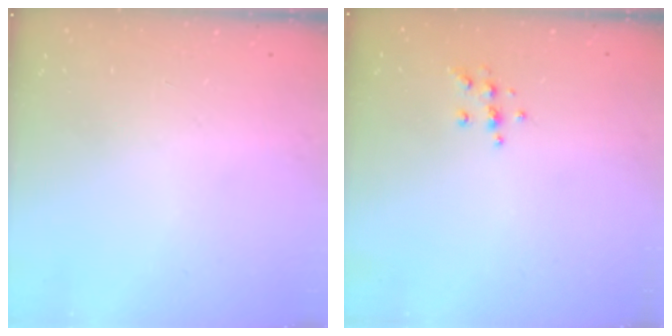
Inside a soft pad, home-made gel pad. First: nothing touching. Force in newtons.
{"total": 5.7, "press": 5.6, "slide": 1.1}